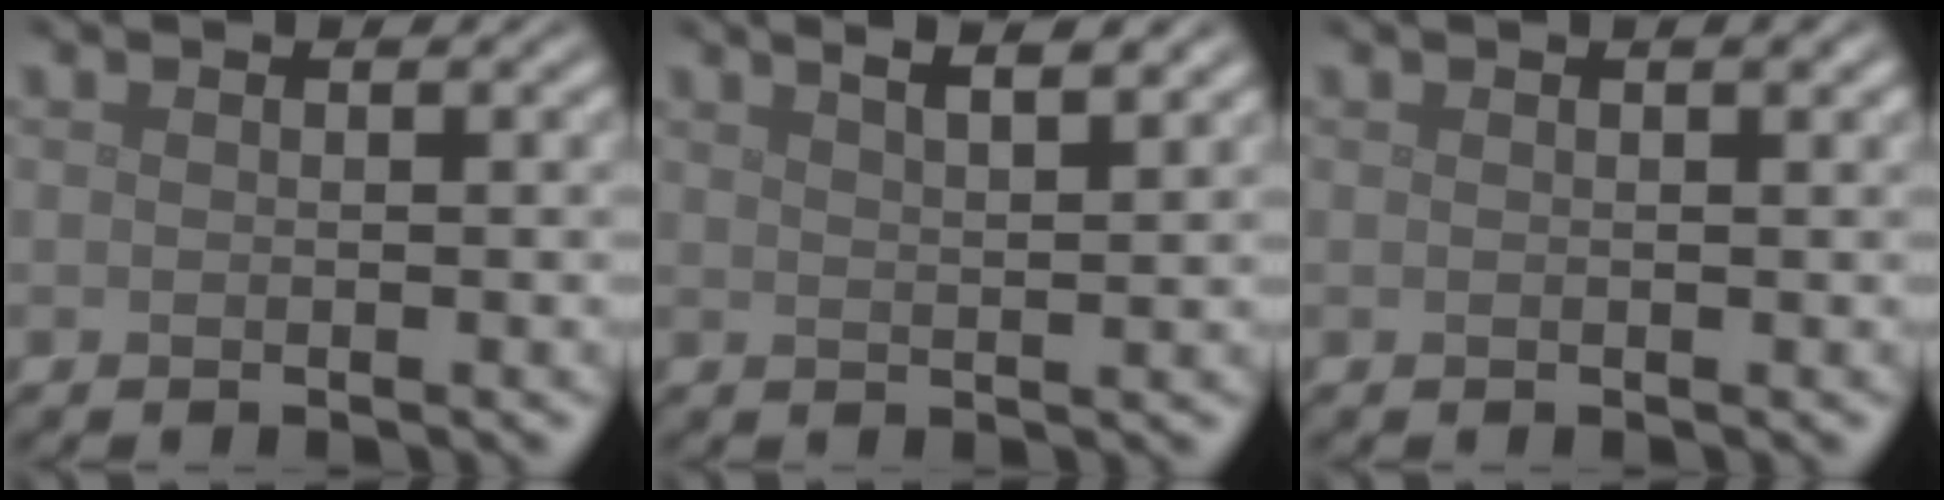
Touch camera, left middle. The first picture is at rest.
{"total": 6.5, "force": [4.3, 2.5, 4.2], "torque": [-0.029, 0.043, 0.030]}
{"total": 1.1, "force": [0.6, 0.3, 0.9], "torque": [-0.010, 0.004, 0.007]}